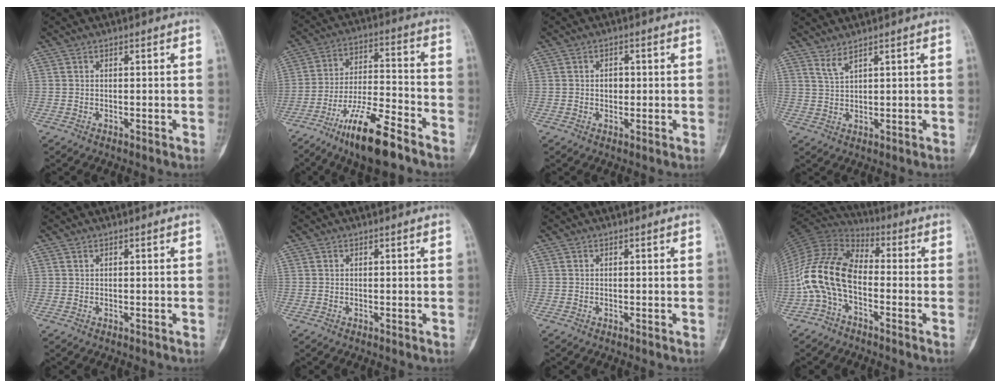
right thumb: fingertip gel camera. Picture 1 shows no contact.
{"total": 15.3, "force": [-10.4, 3.9, 10.6], "torque": [-0.194, 0.065, -0.181]}
{"total": 2.2, "force": [0.0, 1.7, 1.4], "torque": [-0.010, 0.004, -0.001]}
{"total": 2.6, "force": [2.1, 0.2, 1.5], "torque": [-0.036, -0.018, 0.049]}
{"total": 0.0}
{"total": 0.0}
{"total": 0.0}
{"total": 13.3, "force": [-3.2, 7.8, 10.3], "torque": [-0.209, 0.052, -0.074]}